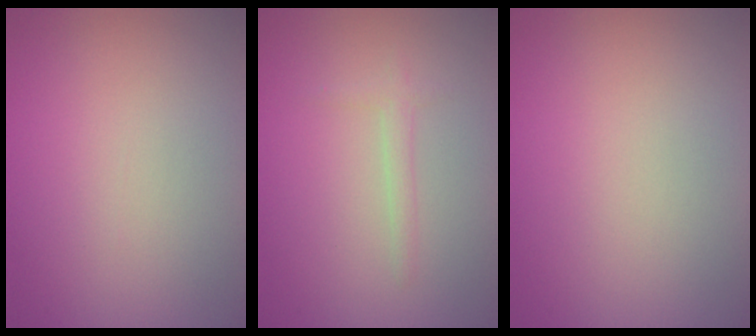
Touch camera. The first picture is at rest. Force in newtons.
{"total": 1.2, "press": 1.2, "slide": 0.0}
{"total": 0.0}